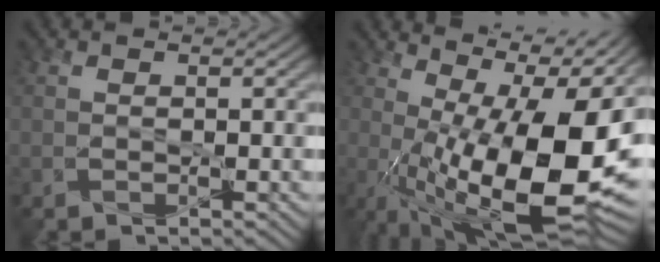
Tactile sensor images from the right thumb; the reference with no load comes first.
{"total": 19.5, "force": [0.8, 7.3, 18.1], "torque": [-0.264, -0.004, 0.023]}